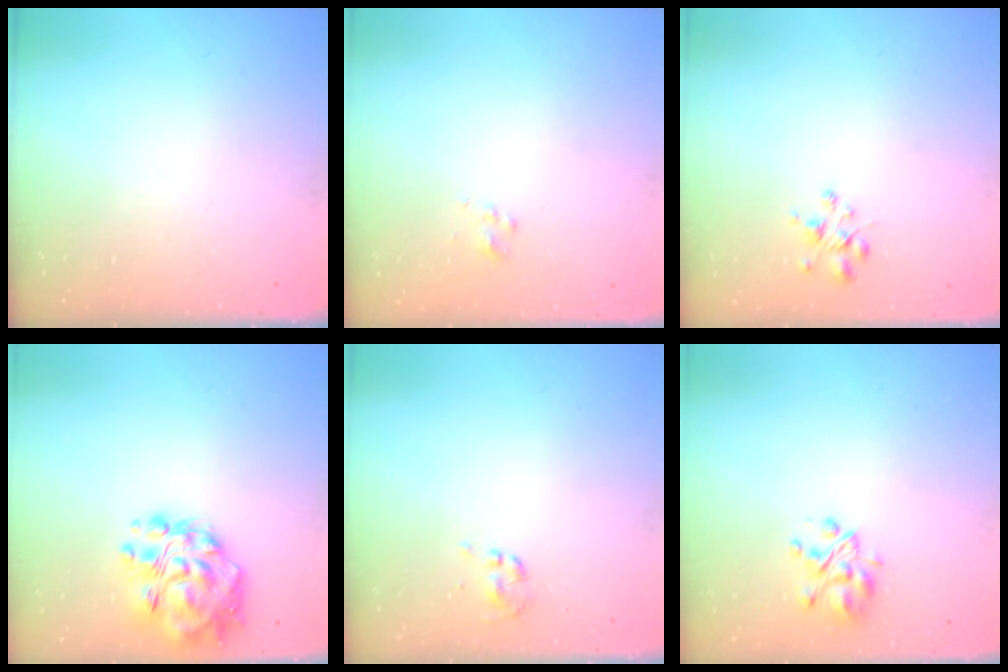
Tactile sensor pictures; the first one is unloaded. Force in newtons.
{"total": 2.3, "press": 2.1, "slide": 0.8}
{"total": 2.5, "press": 2.5, "slide": 0.5}
{"total": 14.5, "press": 13.8, "slide": 4.5}
{"total": 0.0}
{"total": 5.6, "press": 5.2, "slide": 1.9}